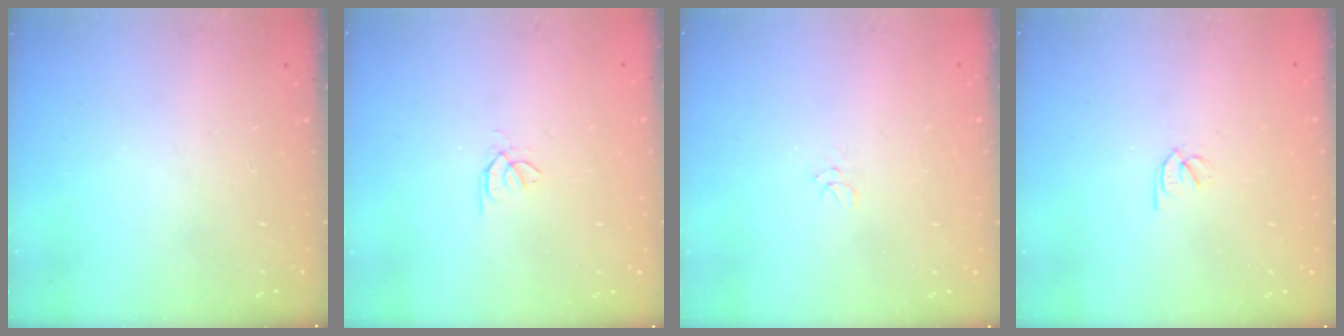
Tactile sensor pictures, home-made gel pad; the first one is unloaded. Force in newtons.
{"total": 0.5, "press": 0.4, "slide": 0.3}
{"total": 3.4, "press": 3.4, "slide": 0.2}
{"total": 1.8, "press": 1.7, "slide": 0.5}